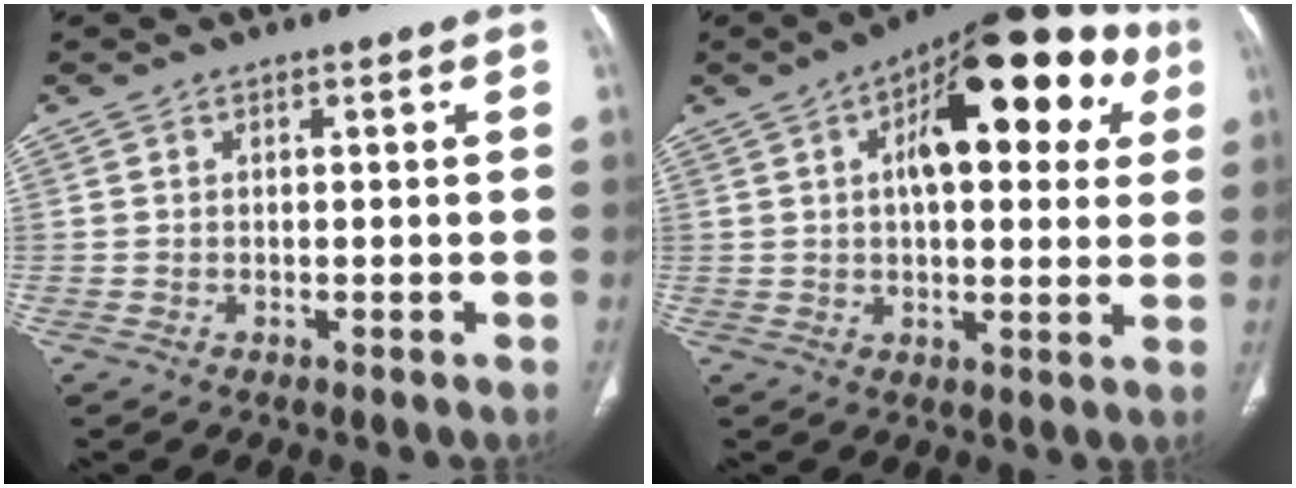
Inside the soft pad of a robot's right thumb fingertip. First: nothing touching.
{"total": 22.6, "force": [7.0, 10.0, 19.0], "torque": [-0.231, 0.021, 0.093]}